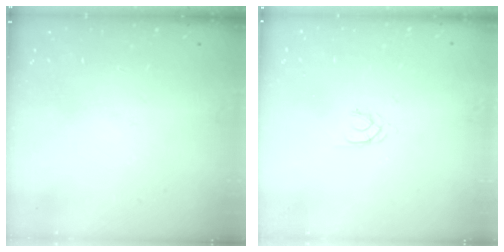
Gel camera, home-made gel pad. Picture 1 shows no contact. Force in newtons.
{"total": 1.3, "press": 1.2, "slide": 0.3}